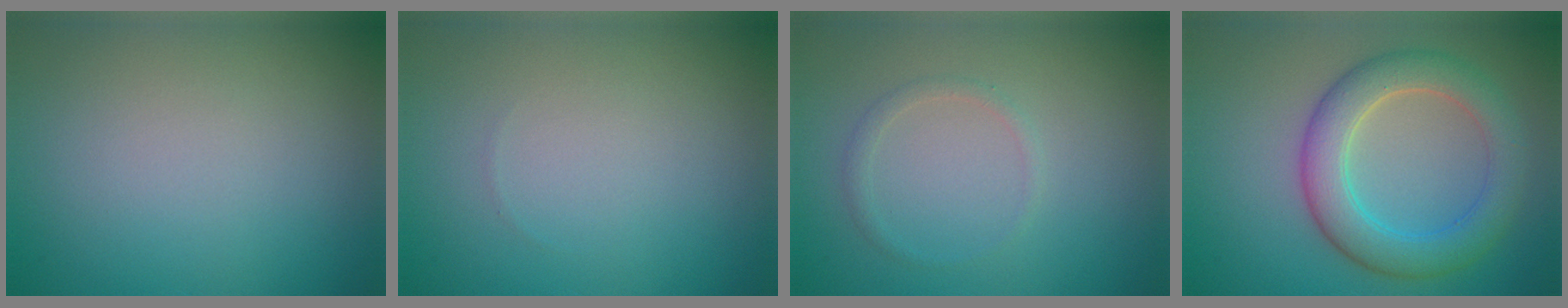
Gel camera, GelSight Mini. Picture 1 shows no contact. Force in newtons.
{"total": 0.0}
{"total": 1.0, "press": 1.0, "slide": 0.1}
{"total": 5.7, "press": 5.7, "slide": 0.2}